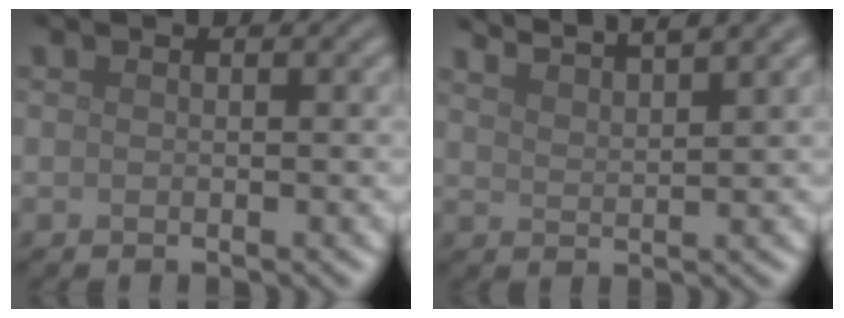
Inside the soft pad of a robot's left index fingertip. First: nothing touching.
{"total": 5.4, "force": [4.8, 0.9, 2.4], "torque": [-0.019, 0.020, 0.050]}